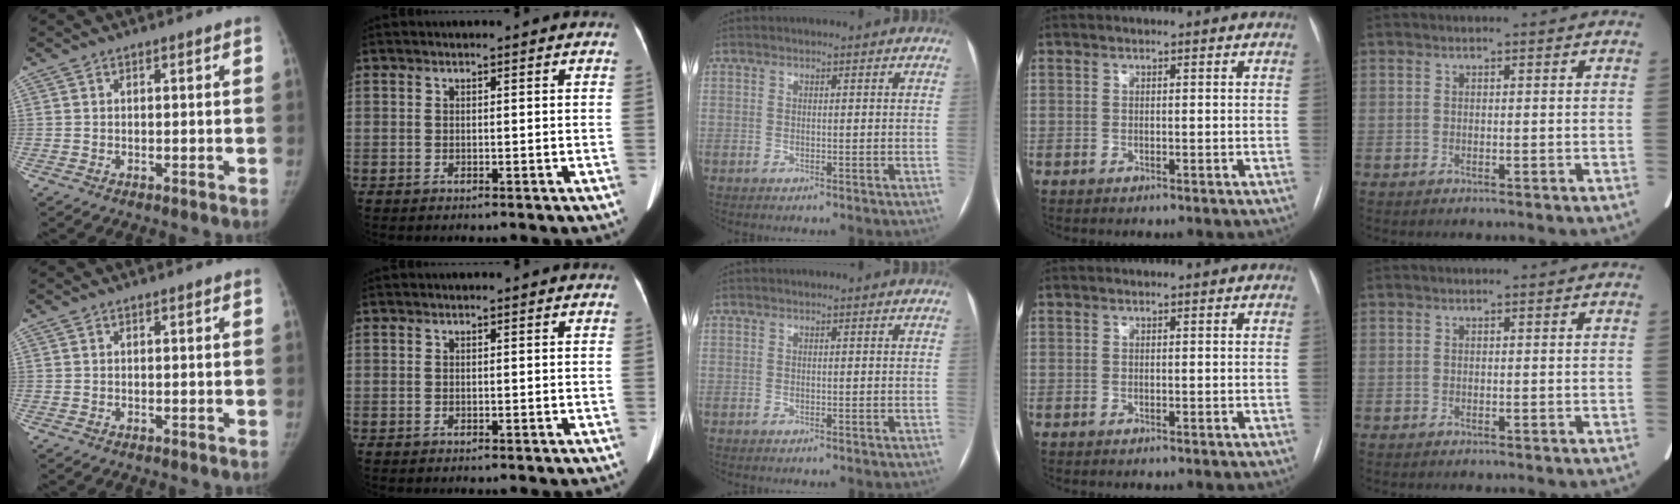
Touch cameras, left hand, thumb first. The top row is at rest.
{}